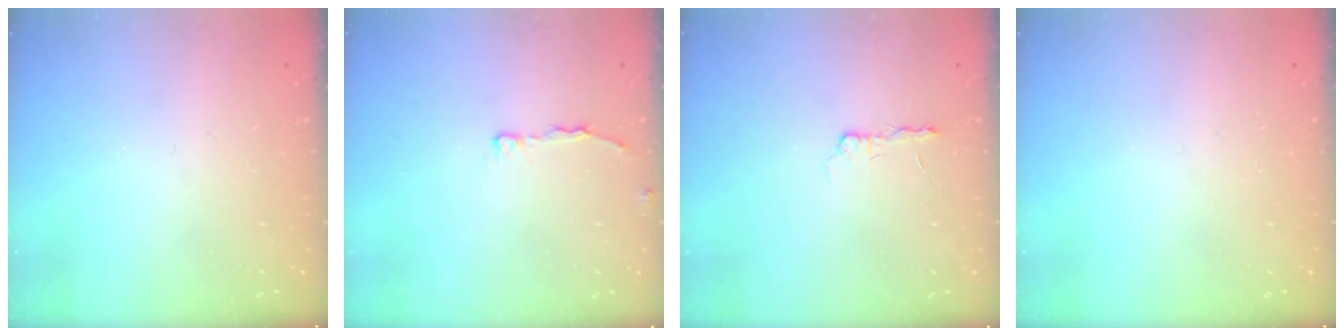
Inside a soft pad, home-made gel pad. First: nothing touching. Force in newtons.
{"total": 4.0, "press": 3.9, "slide": 0.5}
{"total": 2.7, "press": 2.7, "slide": 0.4}
{"total": 0.0}